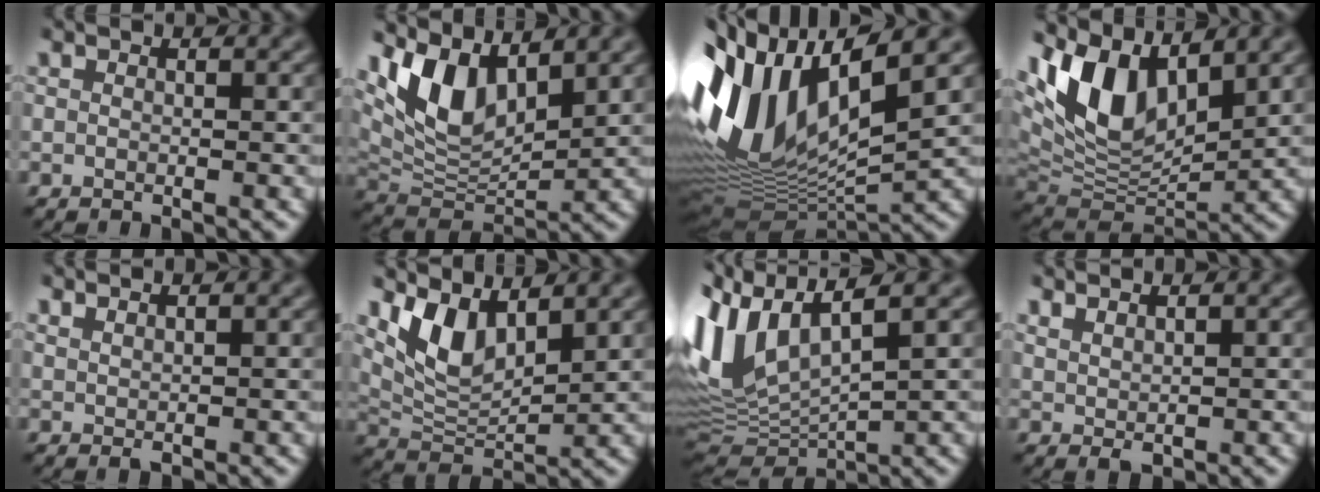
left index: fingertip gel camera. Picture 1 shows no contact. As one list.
[{"total": 6.7, "force": [3.3, 3.2, 4.8], "torque": [-0.098, -0.009, 0.069]}, {"total": 14.4, "force": [1.8, 6.5, 12.7], "torque": [-0.283, 0.001, 0.035]}, {"total": 9.4, "force": [4.4, 4.6, 6.8], "torque": [-0.147, 0.000, 0.087]}, {"total": 0.7, "force": [0.6, 0.0, 0.3], "torque": [-0.010, -0.002, 0.018]}, {"total": 4.9, "force": [2.5, 2.2, 3.6], "torque": [-0.076, -0.012, 0.055]}, {"total": 10.3, "force": [3.3, 4.7, 8.5], "torque": [-0.214, 0.008, 0.068]}, {"total": 1.1, "force": [1.0, 0.1, 0.5], "torque": [-0.010, -0.002, 0.029]}]